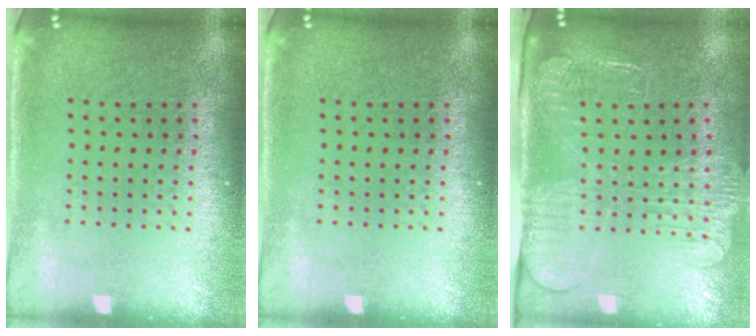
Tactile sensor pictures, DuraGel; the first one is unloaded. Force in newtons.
{"total": 0.0}
{"total": 2.6, "press": 2.1, "slide": 1.6}